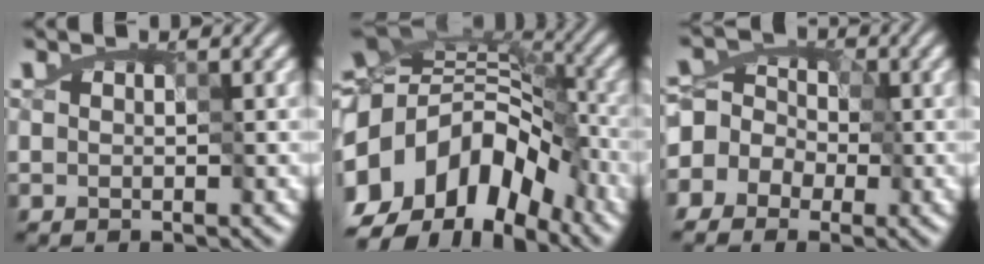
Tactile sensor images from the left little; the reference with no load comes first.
{"total": 16.2, "force": [-8.7, 10.1, 9.3], "torque": [-0.186, 0.002, -0.148]}
{"total": 5.0, "force": [-2.0, 4.5, 0.4], "torque": [-0.012, 0.035, -0.082]}